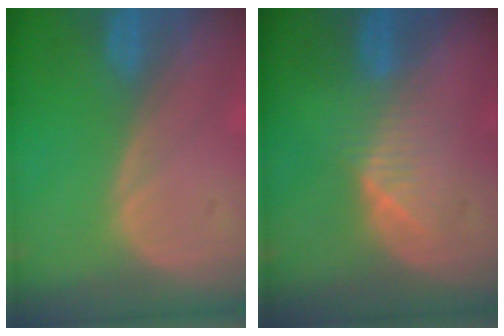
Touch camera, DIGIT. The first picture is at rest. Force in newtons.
{"total": 4.1, "press": 4.0, "slide": 0.9}